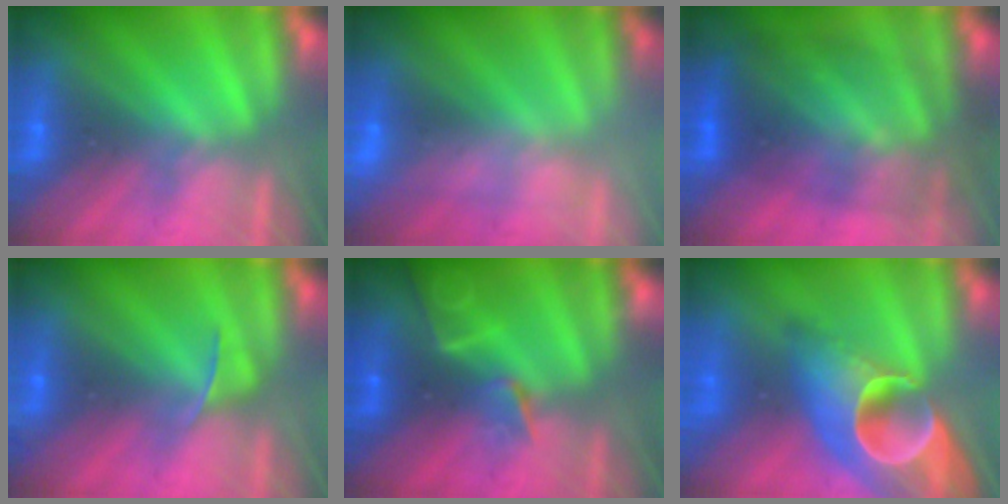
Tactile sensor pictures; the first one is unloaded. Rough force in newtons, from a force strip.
{"total": 2.4}
{"total": 10.6}
{"total": 2.6}
{"total": 2.1}
{"total": 7.8}